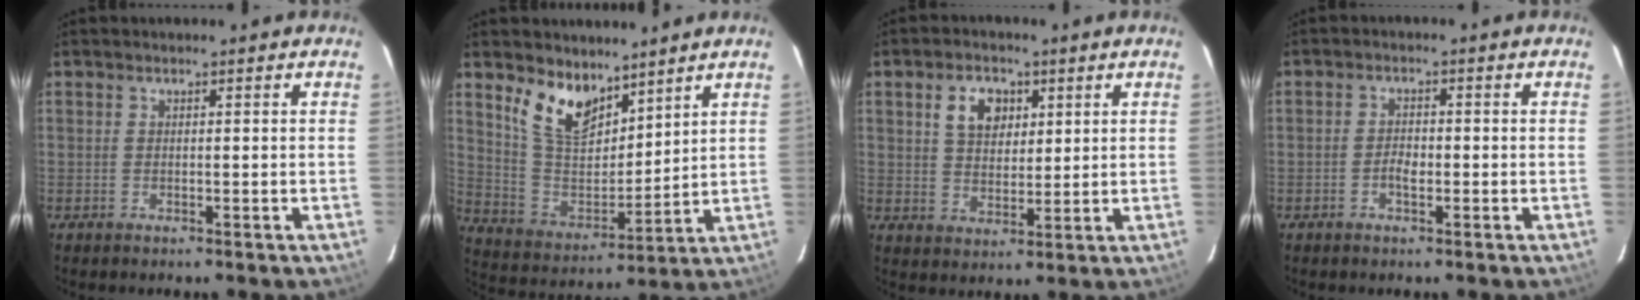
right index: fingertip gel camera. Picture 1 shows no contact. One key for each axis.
{"total": 12.0, "fx": 8.3, "fy": 6.0, "fz": 6.3, "tx": -0.128, "ty": 0.003, "tz": 0.170}
{"total": 6.7, "fx": 2.8, "fy": 4.6, "fz": 4.0, "tx": -0.070, "ty": 0.015, "tz": 0.052}
{"total": 2.0, "fx": -0.9, "fy": 0.9, "fz": 1.6, "tx": -0.033, "ty": 0.004, "tz": -0.017}